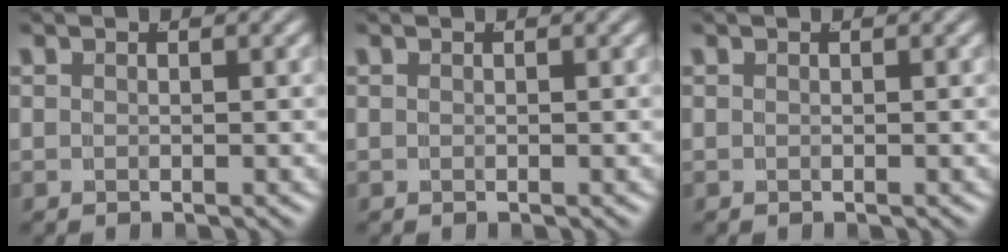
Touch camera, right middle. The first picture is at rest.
{"total": 0.0}
{"total": 0.0}